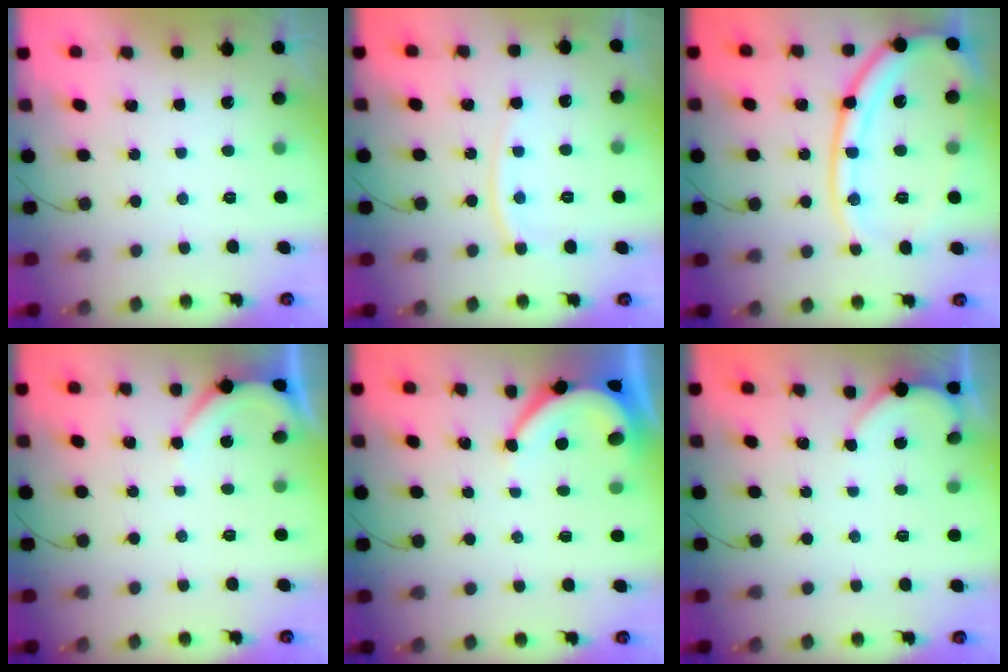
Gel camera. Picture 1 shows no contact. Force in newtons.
{"total": 9.2, "press": 9.1, "slide": 1.2}
{"total": 19.1, "press": 18.9, "slide": 2.2}
{"total": 3.5, "press": 3.5, "slide": 0.5}
{"total": 6.0, "press": 6.0, "slide": 0.5}
{"total": 2.0, "press": 2.0, "slide": 0.2}